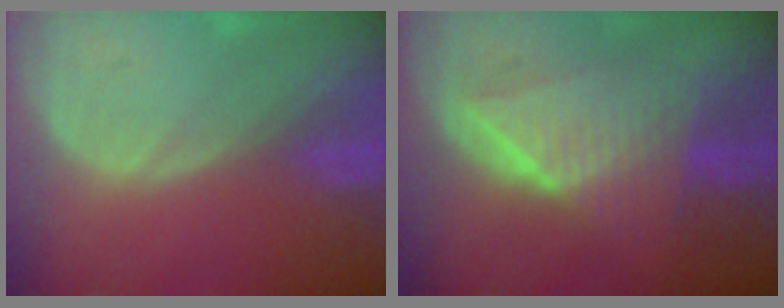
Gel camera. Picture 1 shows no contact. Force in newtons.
{"total": 7.7, "press": 7.7, "slide": 0.3}